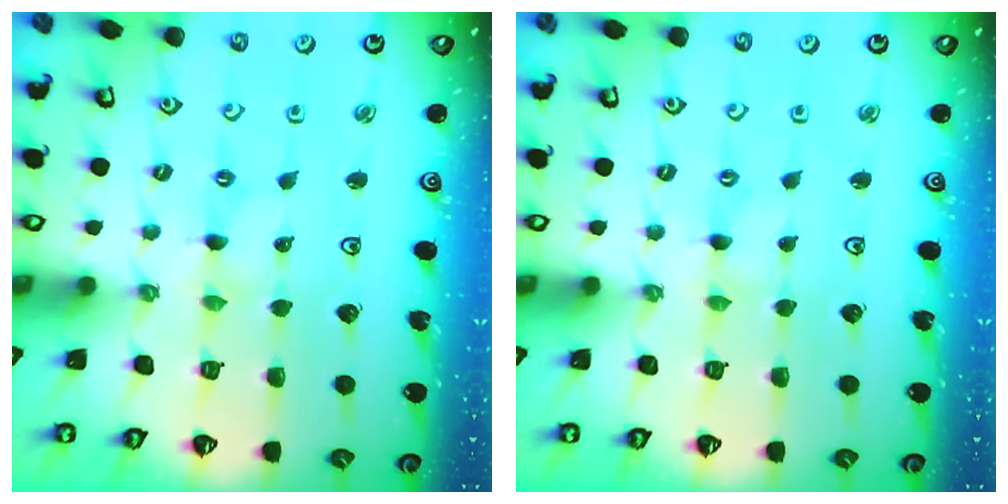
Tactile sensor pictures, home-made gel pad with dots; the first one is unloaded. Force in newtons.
{"total": 0.6, "press": 0.5, "slide": 0.1}